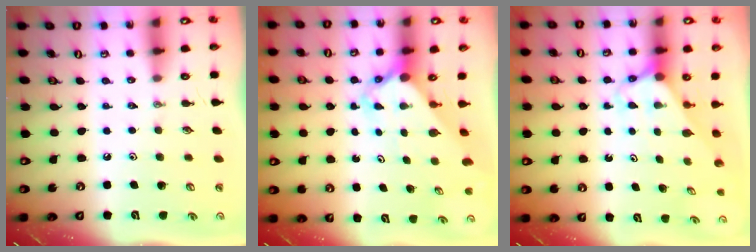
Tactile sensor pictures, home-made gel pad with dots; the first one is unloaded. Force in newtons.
{"total": 3.0, "press": 3.0, "slide": 0.1}
{"total": 2.6, "press": 2.6, "slide": 0.2}